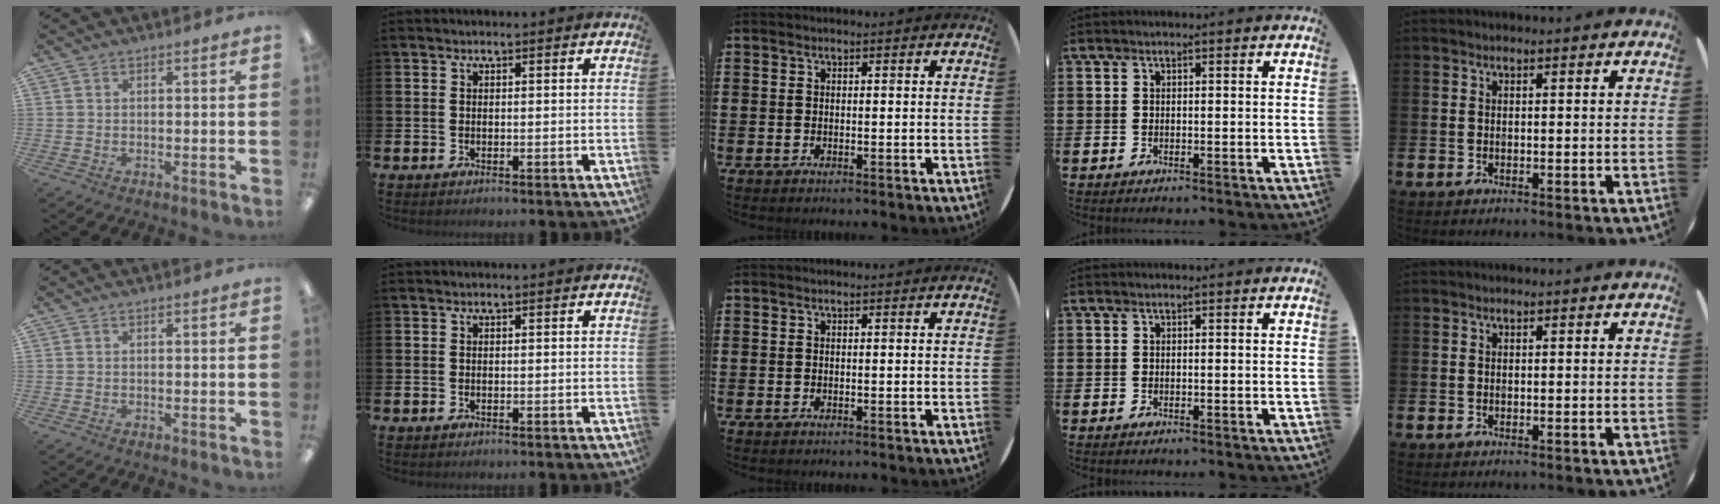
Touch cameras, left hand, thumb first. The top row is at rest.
{}